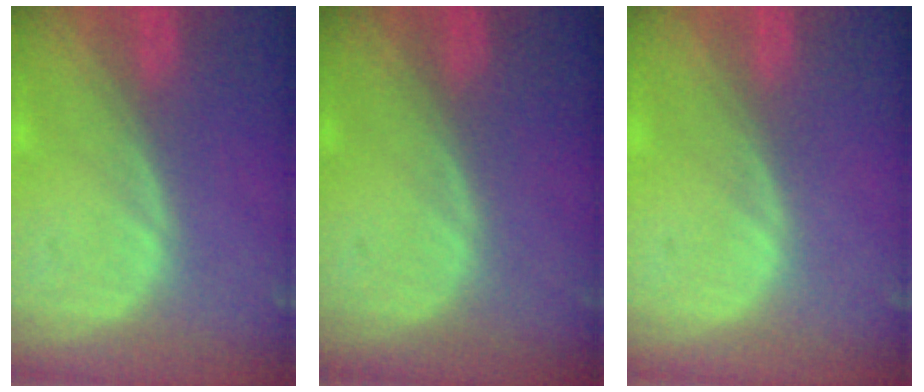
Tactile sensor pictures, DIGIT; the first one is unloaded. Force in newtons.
{"total": 0.0}
{"total": 0.0}